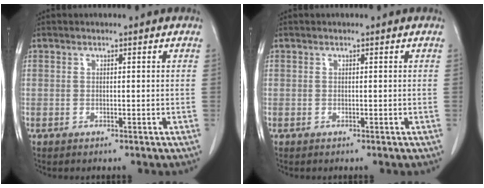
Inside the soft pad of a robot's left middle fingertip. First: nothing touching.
{"total": 0.0}